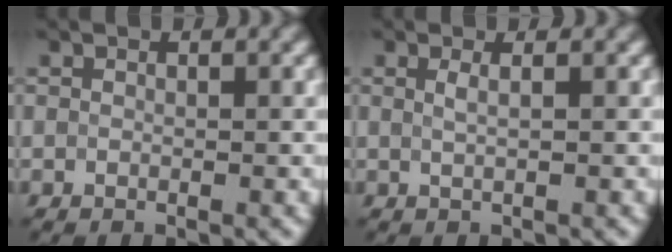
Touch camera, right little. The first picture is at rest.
{"total": 0.9, "force": [0.4, 0.1, 0.8], "torque": [-0.016, 0.004, 0.006]}